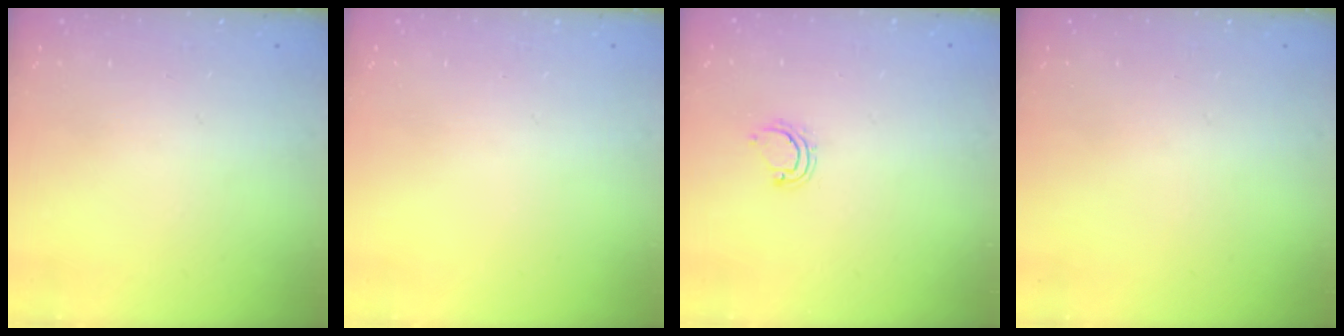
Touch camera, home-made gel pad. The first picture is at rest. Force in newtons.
{"total": 0.0}
{"total": 4.2, "press": 4.2, "slide": 0.4}
{"total": 0.0}